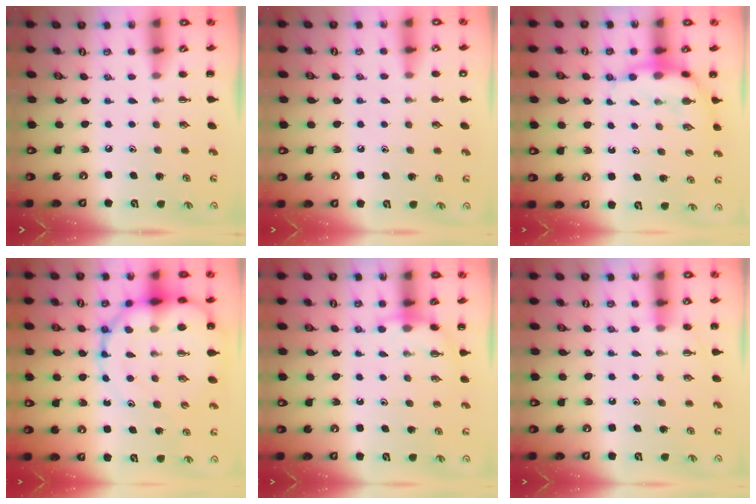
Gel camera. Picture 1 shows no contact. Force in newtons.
{"total": 6.4, "press": 6.2, "slide": 1.7}
{"total": 7.3, "press": 7.1, "slide": 2.0}
{"total": 17.4, "press": 16.8, "slide": 4.2}
{"total": 4.2, "press": 4.1, "slide": 0.9}
{"total": 5.0, "press": 4.8, "slide": 1.4}